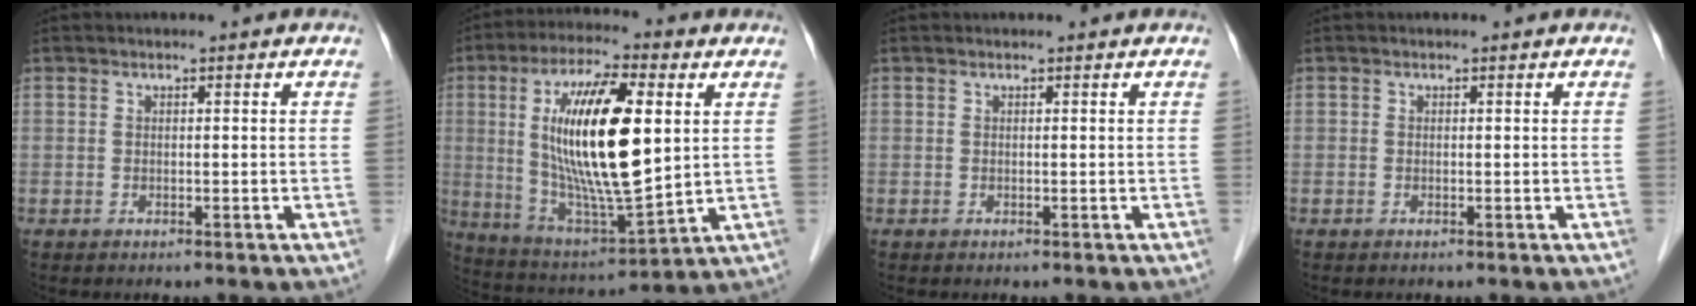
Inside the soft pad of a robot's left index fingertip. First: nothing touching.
{"total": 18.7, "force": [3.3, 4.1, 18.0], "torque": [-0.343, -0.002, 0.062]}
{"total": 0.0}
{"total": 0.6, "force": [-0.2, -0.6, 0.0], "torque": [0.001, 0.000, -0.007]}